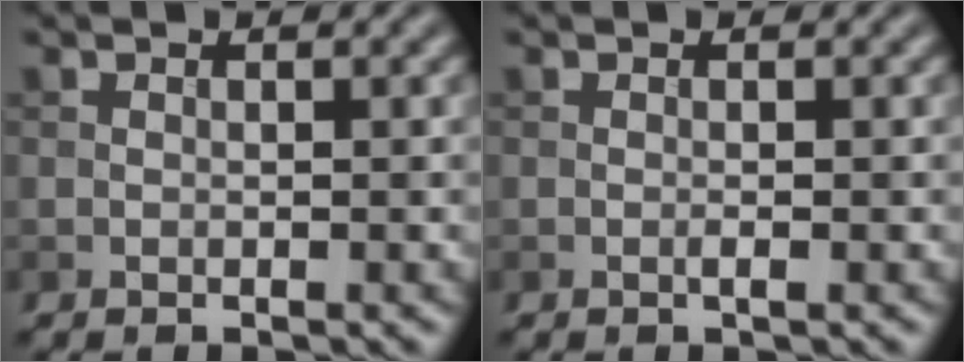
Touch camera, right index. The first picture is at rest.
{"total": 0.5, "force": [-0.2, 0.1, 0.5], "torque": [-0.012, -0.002, -0.005]}